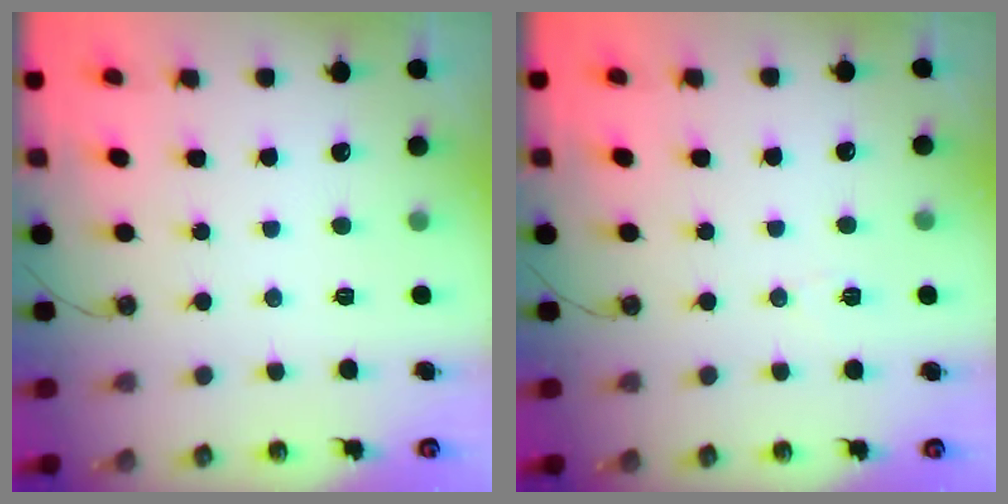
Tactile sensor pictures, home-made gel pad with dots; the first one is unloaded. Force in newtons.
{"total": 4.2, "press": 3.9, "slide": 1.7}